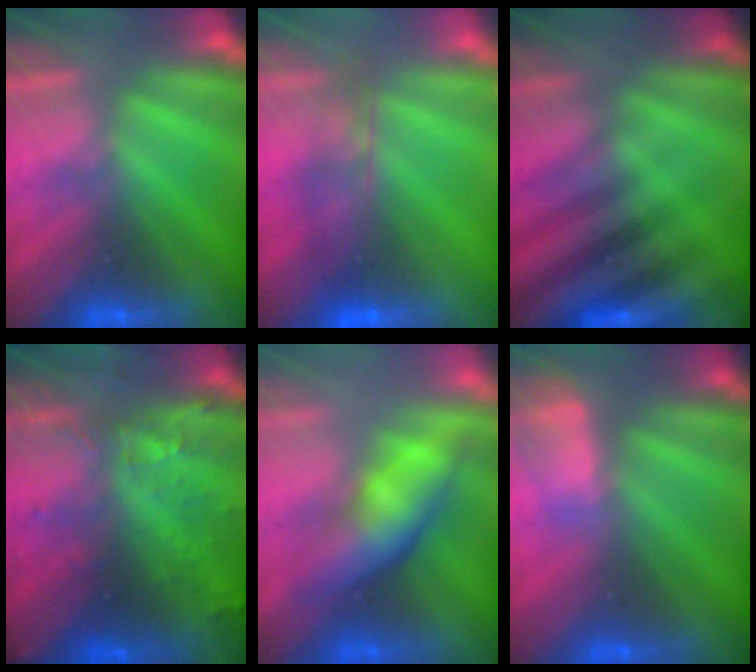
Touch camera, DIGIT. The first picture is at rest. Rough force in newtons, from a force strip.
{"total": 6.9}
{"total": 2.6}
{"total": 6.7}
{"total": 4.6}
{"total": 2.9}